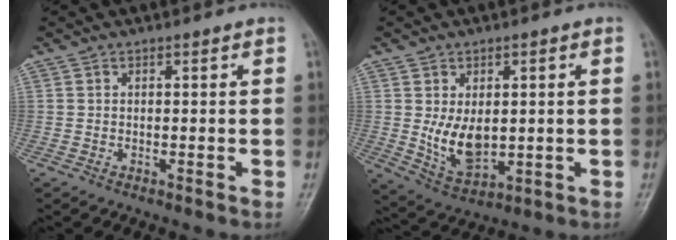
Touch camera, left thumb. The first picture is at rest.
{"total": 8.1, "force": [0.2, 5.0, 6.4], "torque": [-0.098, -0.012, 0.019]}